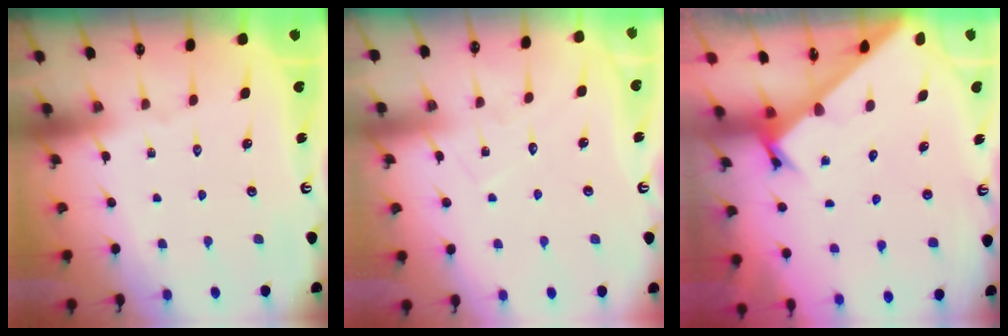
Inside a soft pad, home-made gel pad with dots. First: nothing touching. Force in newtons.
{"total": 4.4, "press": 4.4, "slide": 0.5}
{"total": 2.1, "press": 2.1, "slide": 0.2}